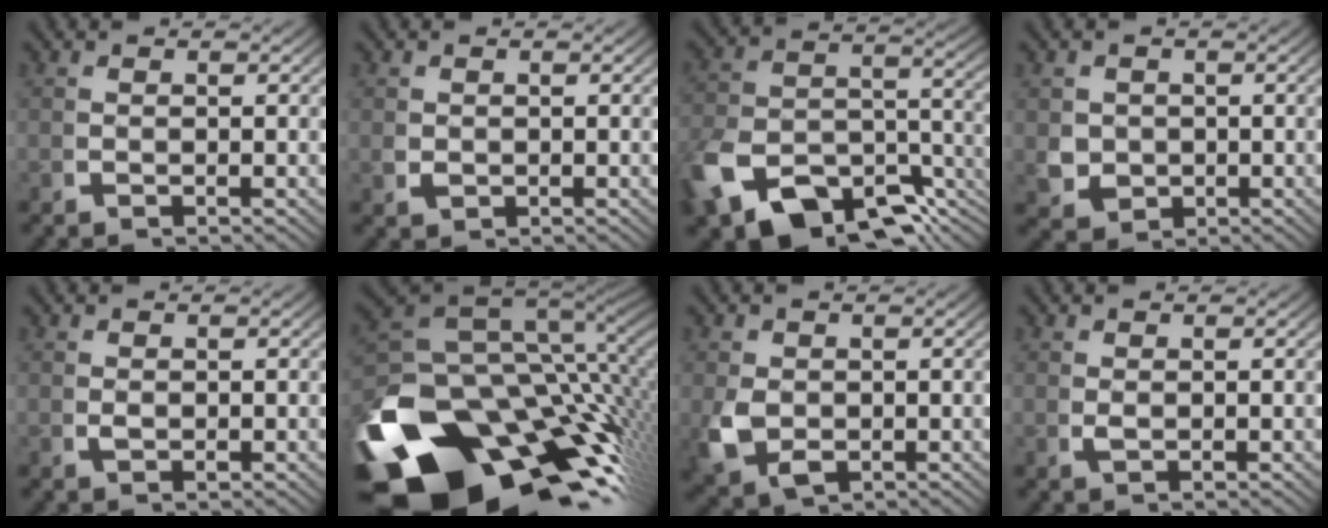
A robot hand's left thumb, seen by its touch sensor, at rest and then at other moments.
{"total": 1.5, "force": [0.0, 1.2, 0.8], "torque": [-0.024, -0.011, 0.010]}
{"total": 12.7, "force": [-7.5, 7.2, 7.2], "torque": [-0.149, -0.051, -0.094]}
{"total": 4.8, "force": [-0.5, 4.0, 2.5], "torque": [-0.062, -0.030, 0.008]}
{"total": 0.9, "force": [0.2, 0.5, 0.7], "torque": [-0.017, -0.007, 0.010]}
{"total": 28.6, "force": [-7.3, 17.3, 21.6], "torque": [-0.377, -0.077, -0.077]}
{"total": 5.3, "force": [-0.8, 4.0, 3.5], "torque": [-0.095, -0.032, 0.006]}
{"total": 0.8, "force": [0.3, 0.3, 0.7], "torque": [-0.020, -0.006, 0.015]}